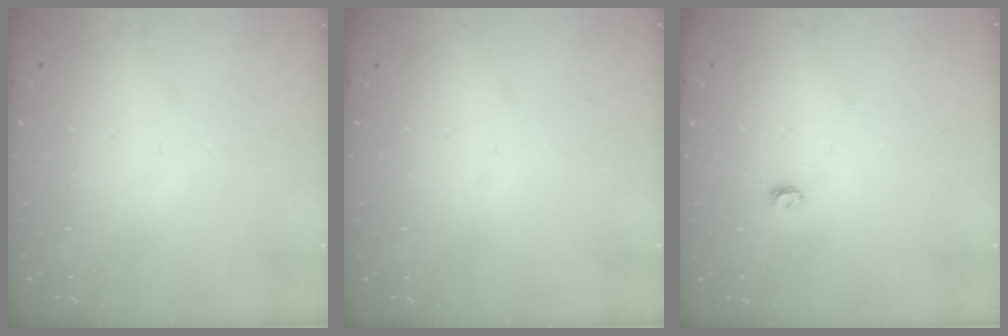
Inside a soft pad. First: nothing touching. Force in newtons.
{"total": 0.0}
{"total": 3.0, "press": 3.0, "slide": 0.4}